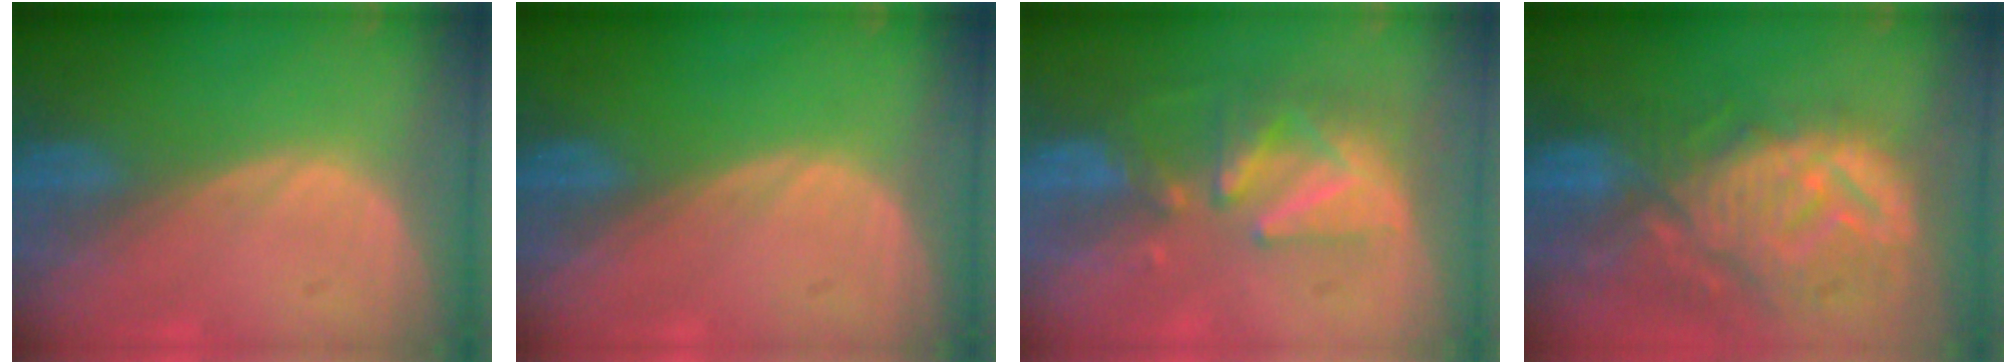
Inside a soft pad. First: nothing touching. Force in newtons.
{"total": 0.0}
{"total": 8.5, "press": 7.8, "slide": 3.4}
{"total": 12.6, "press": 11.2, "slide": 5.8}